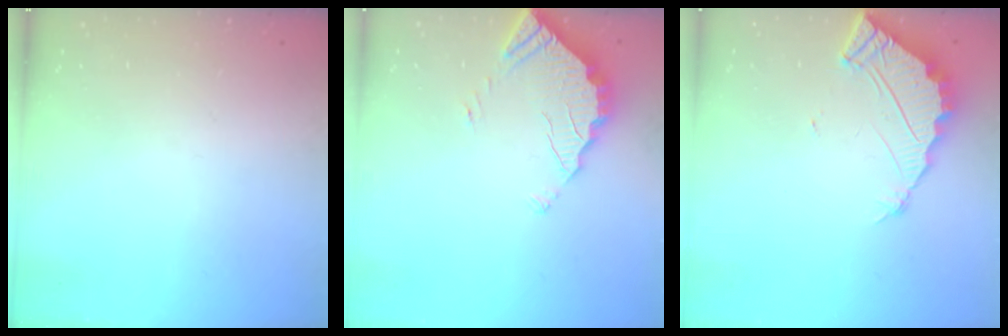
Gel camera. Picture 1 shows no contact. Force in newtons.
{"total": 3.5, "press": 3.5, "slide": 0.2}
{"total": 4.9, "press": 4.9, "slide": 0.1}